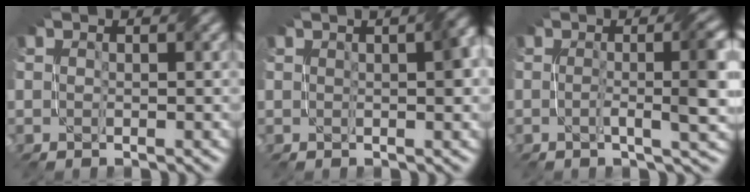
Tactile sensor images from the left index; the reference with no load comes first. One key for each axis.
{"total": 3.0, "fx": 0.7, "fy": 0.7, "fz": 2.8, "tx": -0.033, "ty": 0.012, "tz": 0.010}
{"total": 6.7, "fx": -0.1, "fy": 1.7, "fz": 6.5, "tx": -0.075, "ty": 0.006, "tz": -0.005}